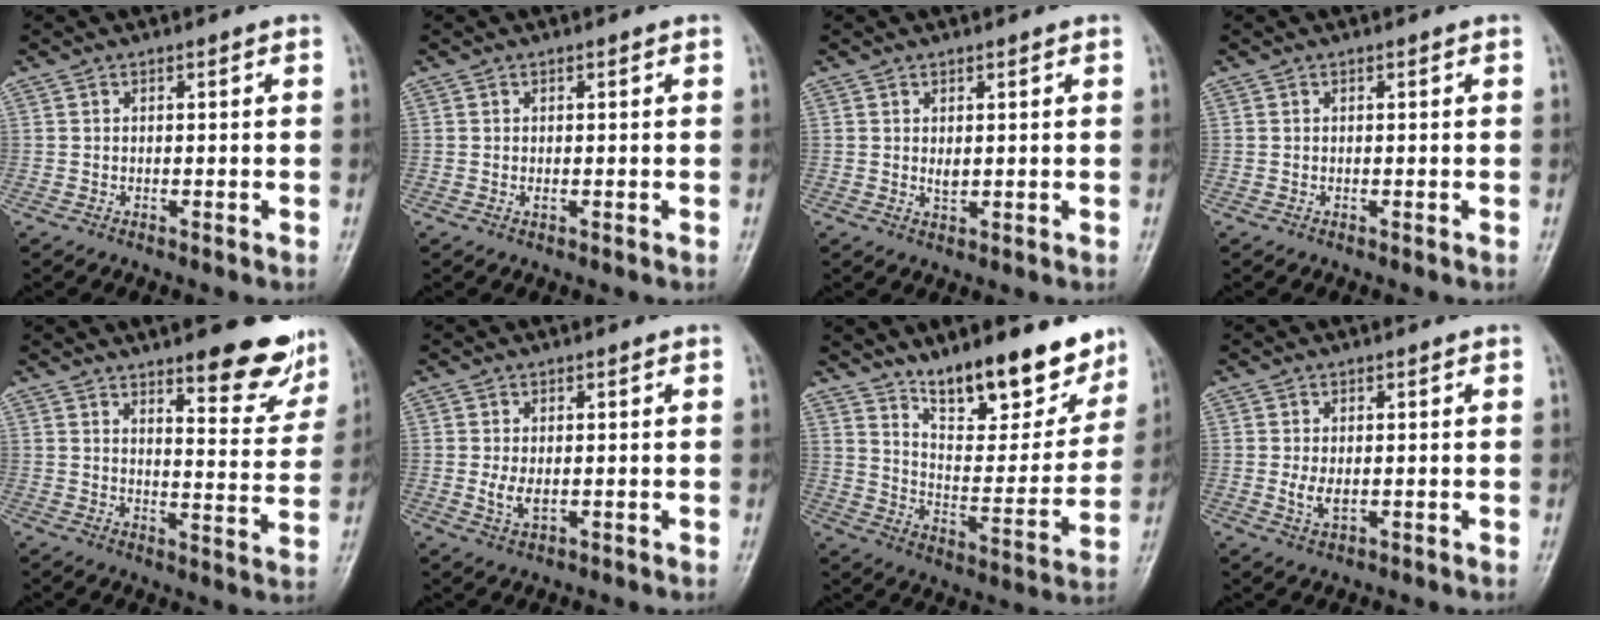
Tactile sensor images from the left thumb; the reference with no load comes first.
{"total": 0.8, "force": [0.2, 0.3, 0.7], "torque": [-0.010, -0.001, 0.004]}
{"total": 2.0, "force": [0.7, 1.0, 1.6], "torque": [-0.025, -0.007, 0.013]}
{"total": 0.0}
{"total": 13.4, "force": [9.6, 3.8, 8.5], "torque": [-0.069, -0.066, 0.127]}
{"total": 3.3, "force": [0.1, 1.9, 2.7], "torque": [-0.052, -0.009, 0.007]}
{"total": 19.4, "force": [14.3, 7.0, 11.0], "torque": [-0.114, -0.094, 0.229]}
{"total": 3.2, "force": [0.1, 1.8, 2.6], "torque": [-0.049, -0.009, 0.007]}